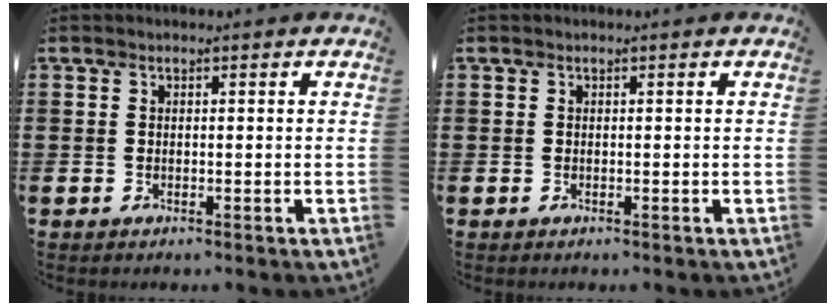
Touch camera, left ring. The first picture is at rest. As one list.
[{"total": 0.0}]